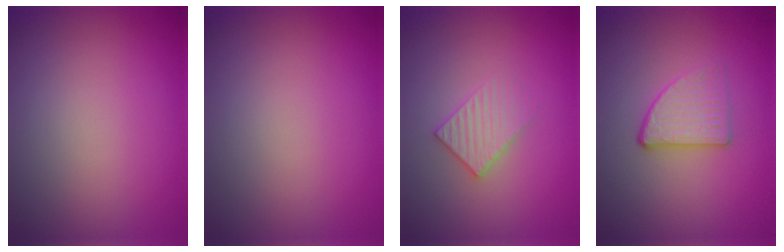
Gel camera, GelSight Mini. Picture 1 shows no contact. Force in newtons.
{"total": 0.0}
{"total": 2.3, "press": 2.2, "slide": 0.3}
{"total": 2.9, "press": 2.5, "slide": 1.4}